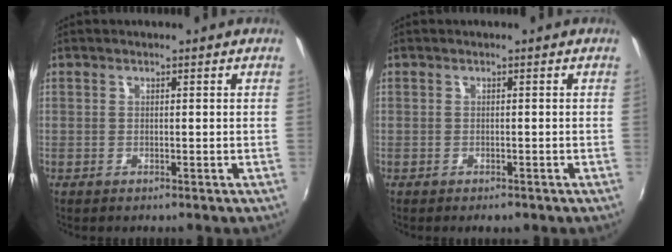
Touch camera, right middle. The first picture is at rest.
{"total": 1.6, "force": [-1.1, 0.8, 0.7], "torque": [-0.014, -0.006, -0.015]}